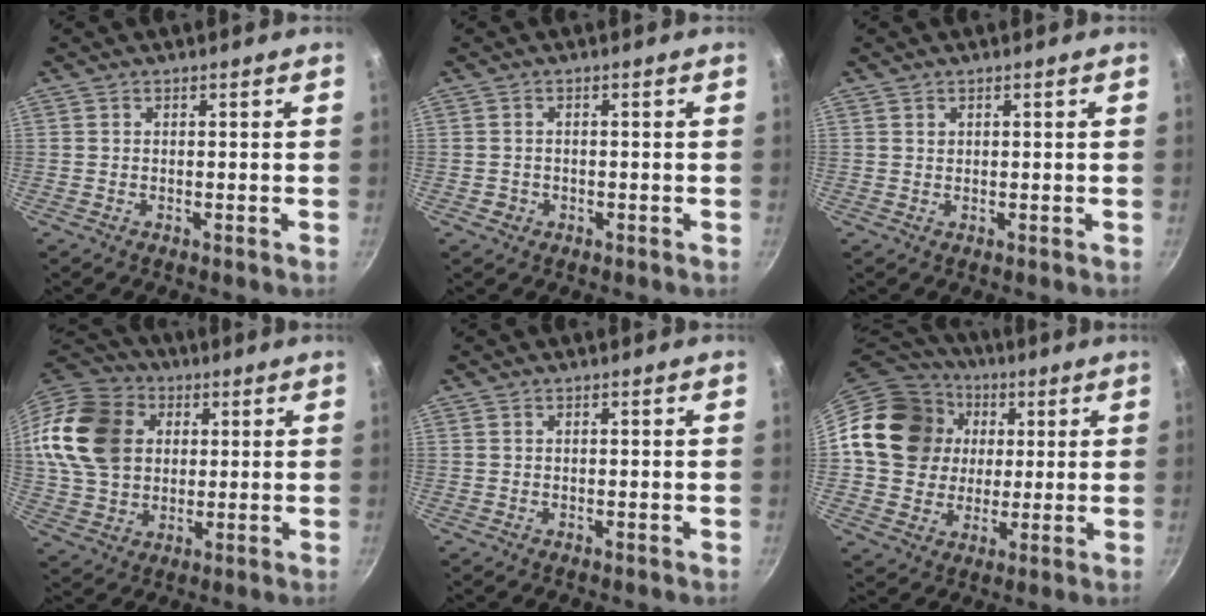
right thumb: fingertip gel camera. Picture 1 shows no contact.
{"total": 1.6, "force": [-0.6, 1.4, 0.5], "torque": [-0.008, 0.004, -0.004]}
{"total": 0.7, "force": [0.4, 0.5, 0.2], "torque": [-0.002, 0.000, 0.008]}
{"total": 20.4, "force": [5.1, 16.0, 11.6], "torque": [-0.212, 0.013, 0.095]}
{"total": 0.0}
{"total": 19.0, "force": [3.4, 16.5, 8.8], "torque": [-0.142, 0.023, 0.059]}